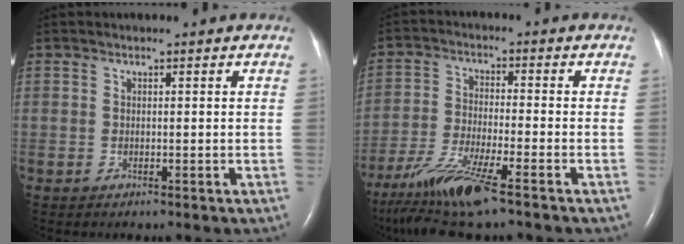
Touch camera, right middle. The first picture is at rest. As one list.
[{"total": 11.2, "force": [-7.9, 0.4, 7.9], "torque": [-0.159, -0.035, -0.143]}]